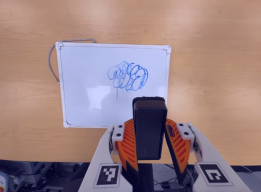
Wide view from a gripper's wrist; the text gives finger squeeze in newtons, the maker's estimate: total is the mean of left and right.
{"total": 6.8, "left": 5.5, "right": 8.1}